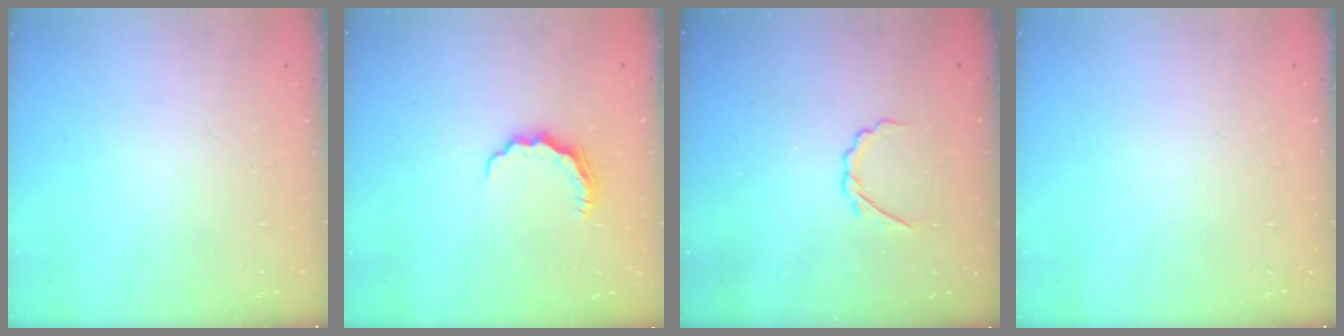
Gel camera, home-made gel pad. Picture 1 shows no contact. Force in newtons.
{"total": 5.8, "press": 5.8, "slide": 0.6}
{"total": 2.6, "press": 2.5, "slide": 0.8}
{"total": 0.0}